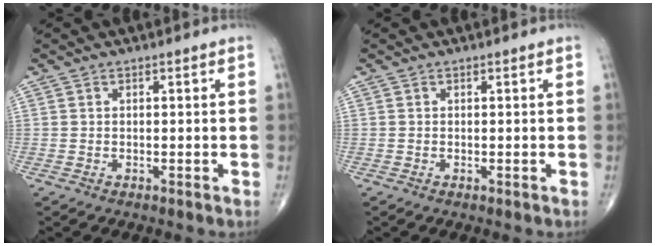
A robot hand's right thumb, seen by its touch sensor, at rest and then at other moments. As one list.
[{"total": 0.0}]